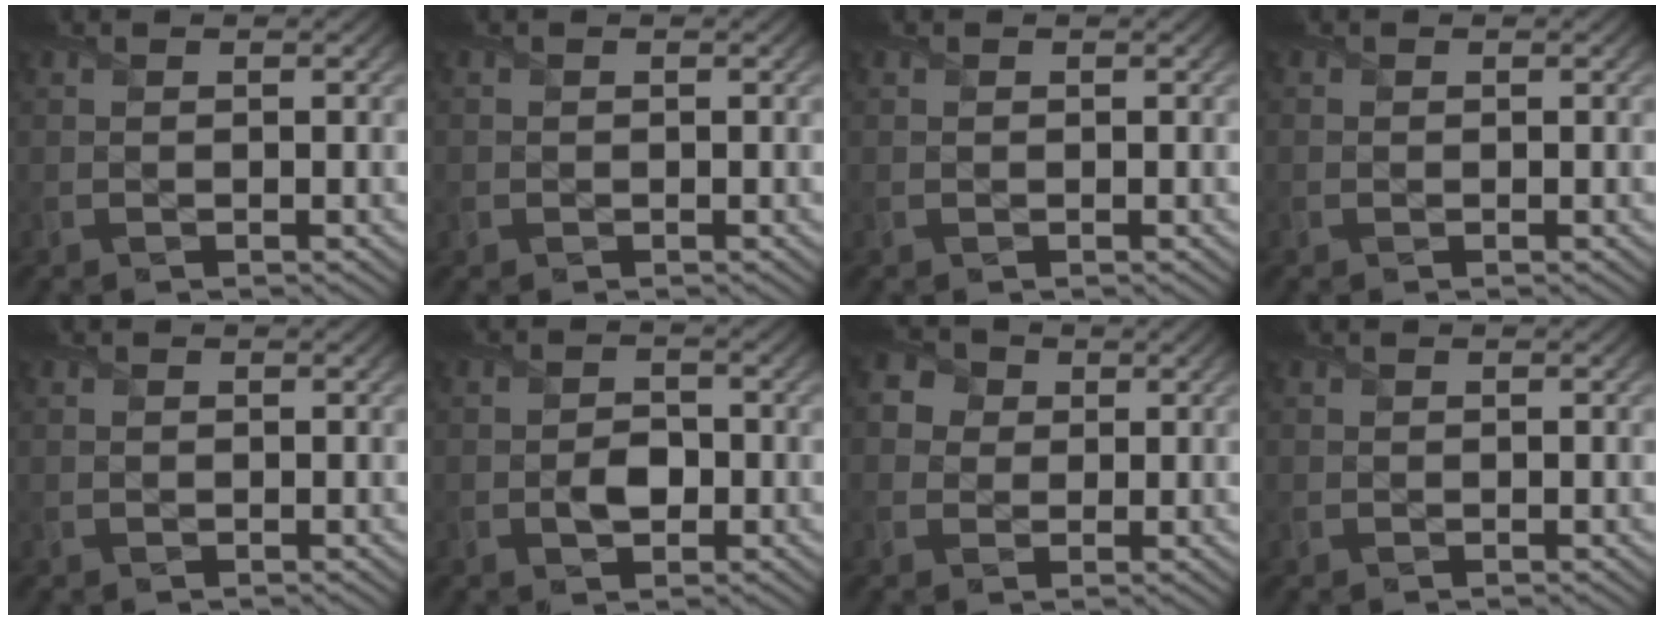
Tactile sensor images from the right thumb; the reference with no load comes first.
{"total": 1.0, "force": [-0.2, 1.0, 0.0], "torque": [0.005, -0.003, -0.007]}
{"total": 0.0}
{"total": 0.0}
{"total": 0.6, "force": [-0.1, 0.6, 0.0], "torque": [0.003, -0.003, -0.005]}
{"total": 2.3, "force": [-0.6, 1.4, 1.7], "torque": [-0.035, 0.002, -0.013]}
{"total": 3.3, "force": [0.7, 3.0, 1.2], "torque": [-0.026, 0.007, 0.006]}
{"total": 0.6, "force": [-0.2, 0.6, 0.0], "torque": [0.003, -0.004, -0.006]}